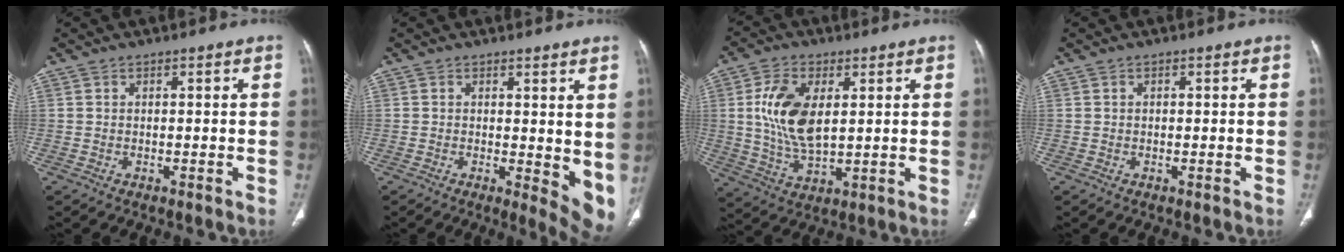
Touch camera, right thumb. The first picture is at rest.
{"total": 7.8, "force": [0.7, 3.1, 7.1], "torque": [-0.079, -0.019, 0.013]}
{"total": 11.9, "force": [2.4, 6.3, 9.8], "torque": [-0.191, -0.012, 0.051]}
{"total": 0.0}